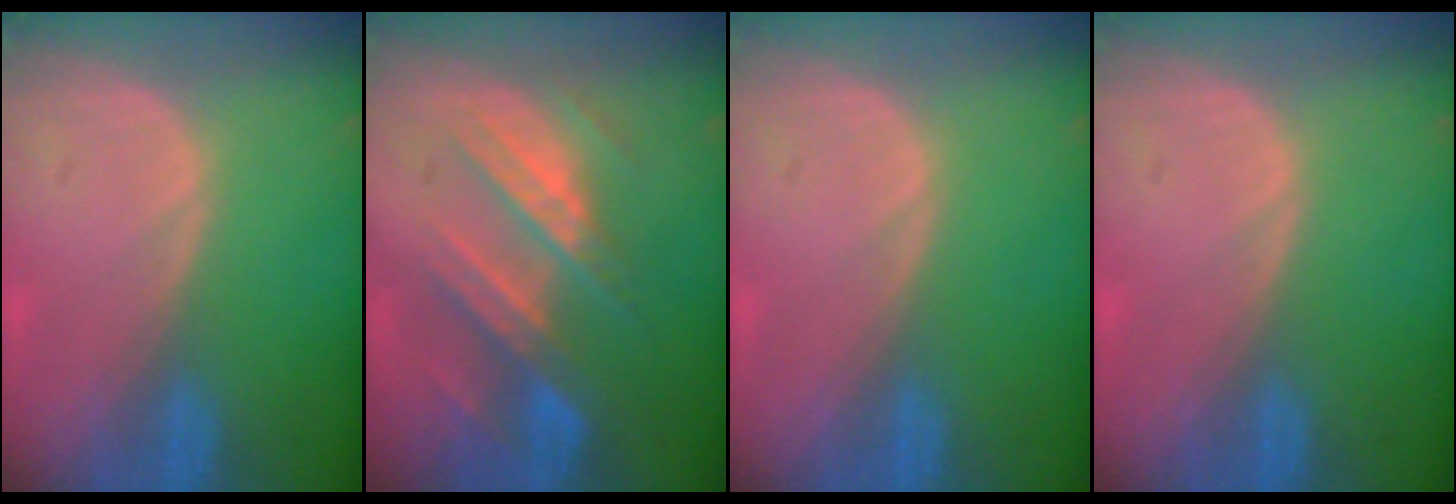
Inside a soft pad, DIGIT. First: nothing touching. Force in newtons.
{"total": 9.0, "press": 7.9, "slide": 4.2}
{"total": 0.0}
{"total": 0.0}